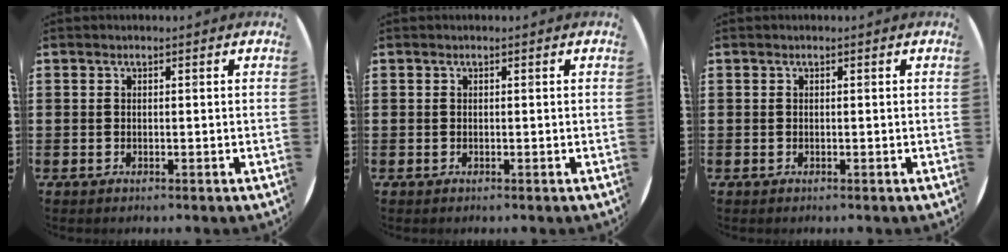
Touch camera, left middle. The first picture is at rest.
{"total": 0.0}
{"total": 0.0}